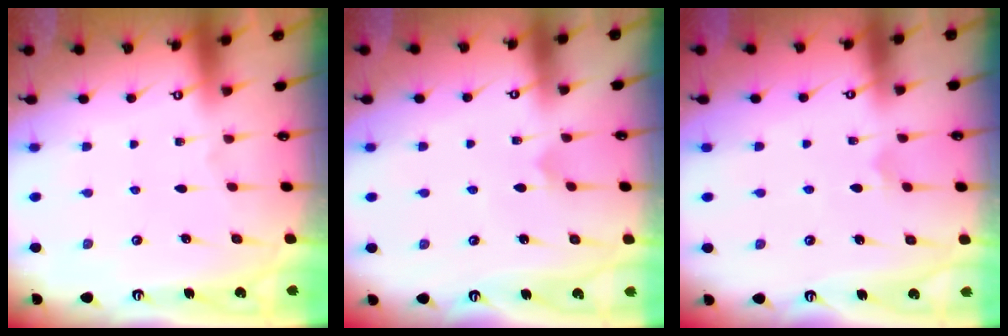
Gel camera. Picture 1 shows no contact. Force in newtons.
{"total": 4.3, "press": 4.3, "slide": 0.3}
{"total": 3.9, "press": 3.8, "slide": 0.5}